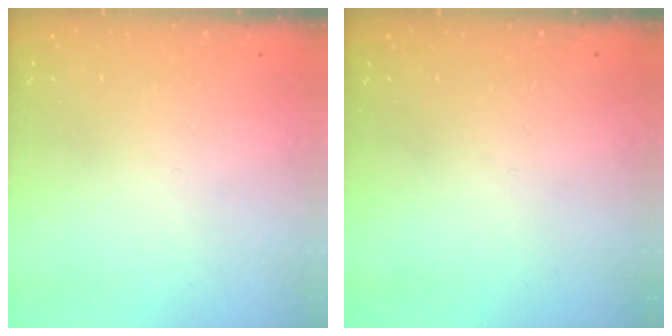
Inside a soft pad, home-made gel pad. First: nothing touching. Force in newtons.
{"total": 0.0}